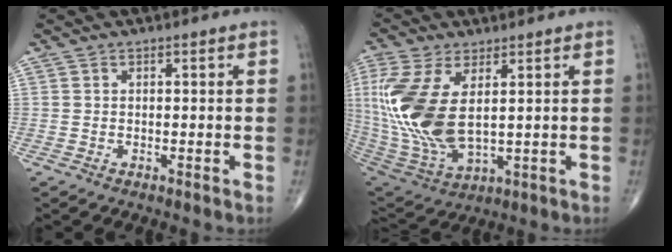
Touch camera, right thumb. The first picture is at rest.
{"total": 18.2, "force": [3.0, 9.0, 15.6], "torque": [-0.358, -0.020, 0.074]}